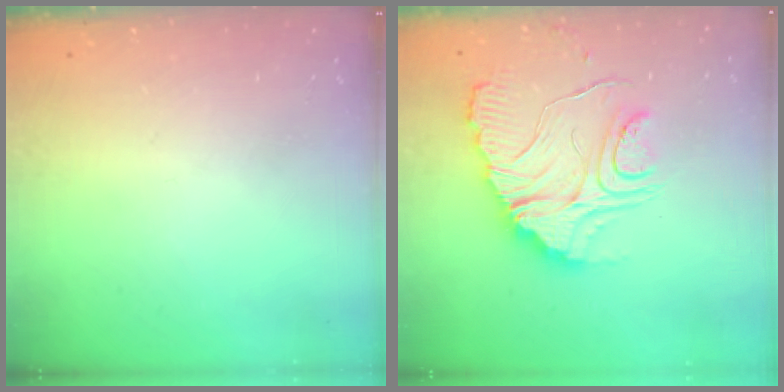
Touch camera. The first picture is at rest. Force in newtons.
{"total": 16.2, "press": 16.1, "slide": 1.6}